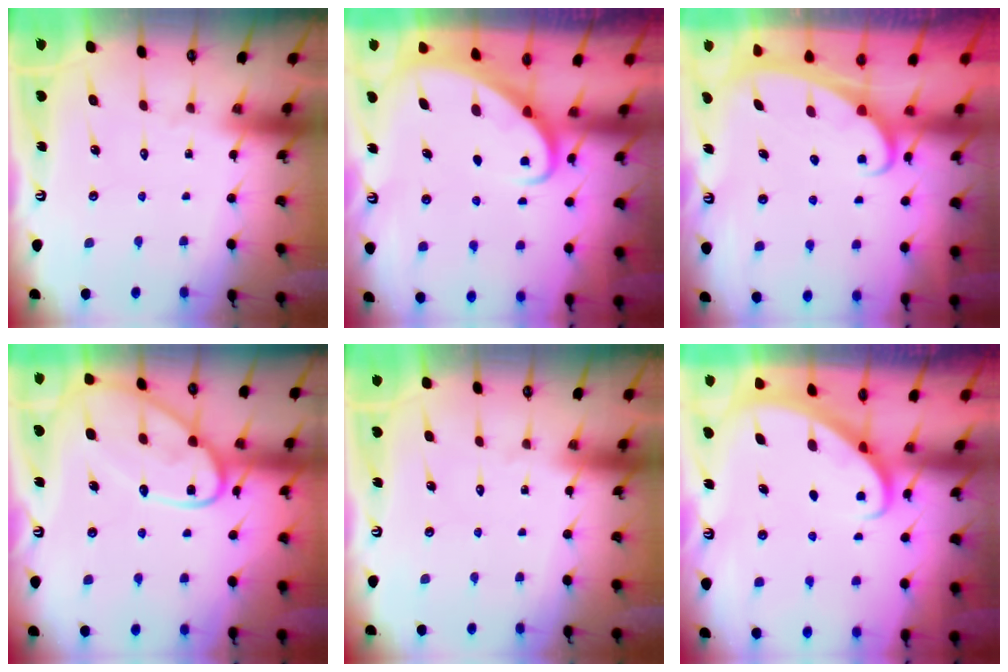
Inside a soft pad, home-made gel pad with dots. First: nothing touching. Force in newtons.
{"total": 2.8, "press": 2.8, "slide": 0.3}
{"total": 2.4, "press": 2.4, "slide": 0.3}
{"total": 14.6, "press": 14.6, "slide": 1.1}
{"total": 0.0}
{"total": 2.8, "press": 2.8, "slide": 0.2}